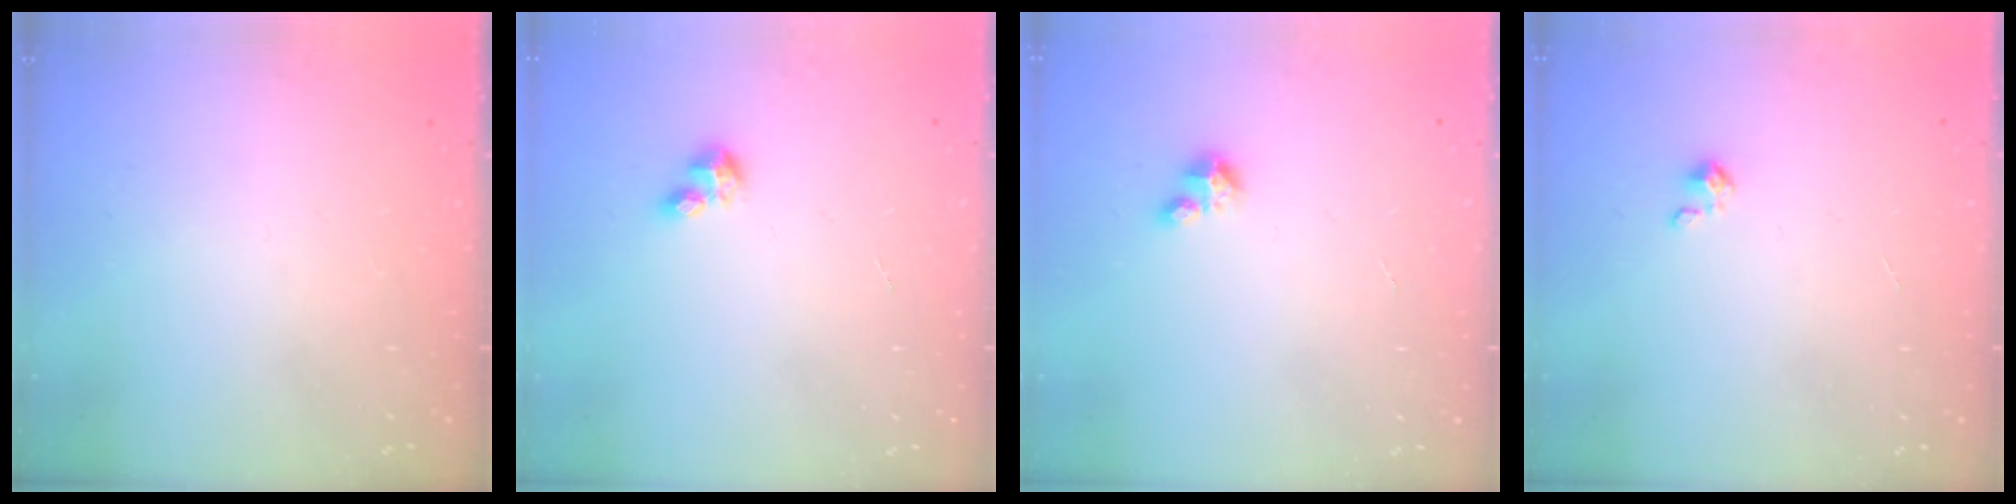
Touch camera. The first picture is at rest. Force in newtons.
{"total": 2.8, "press": 2.8, "slide": 0.2}
{"total": 2.8, "press": 2.8, "slide": 0.2}
{"total": 0.0}